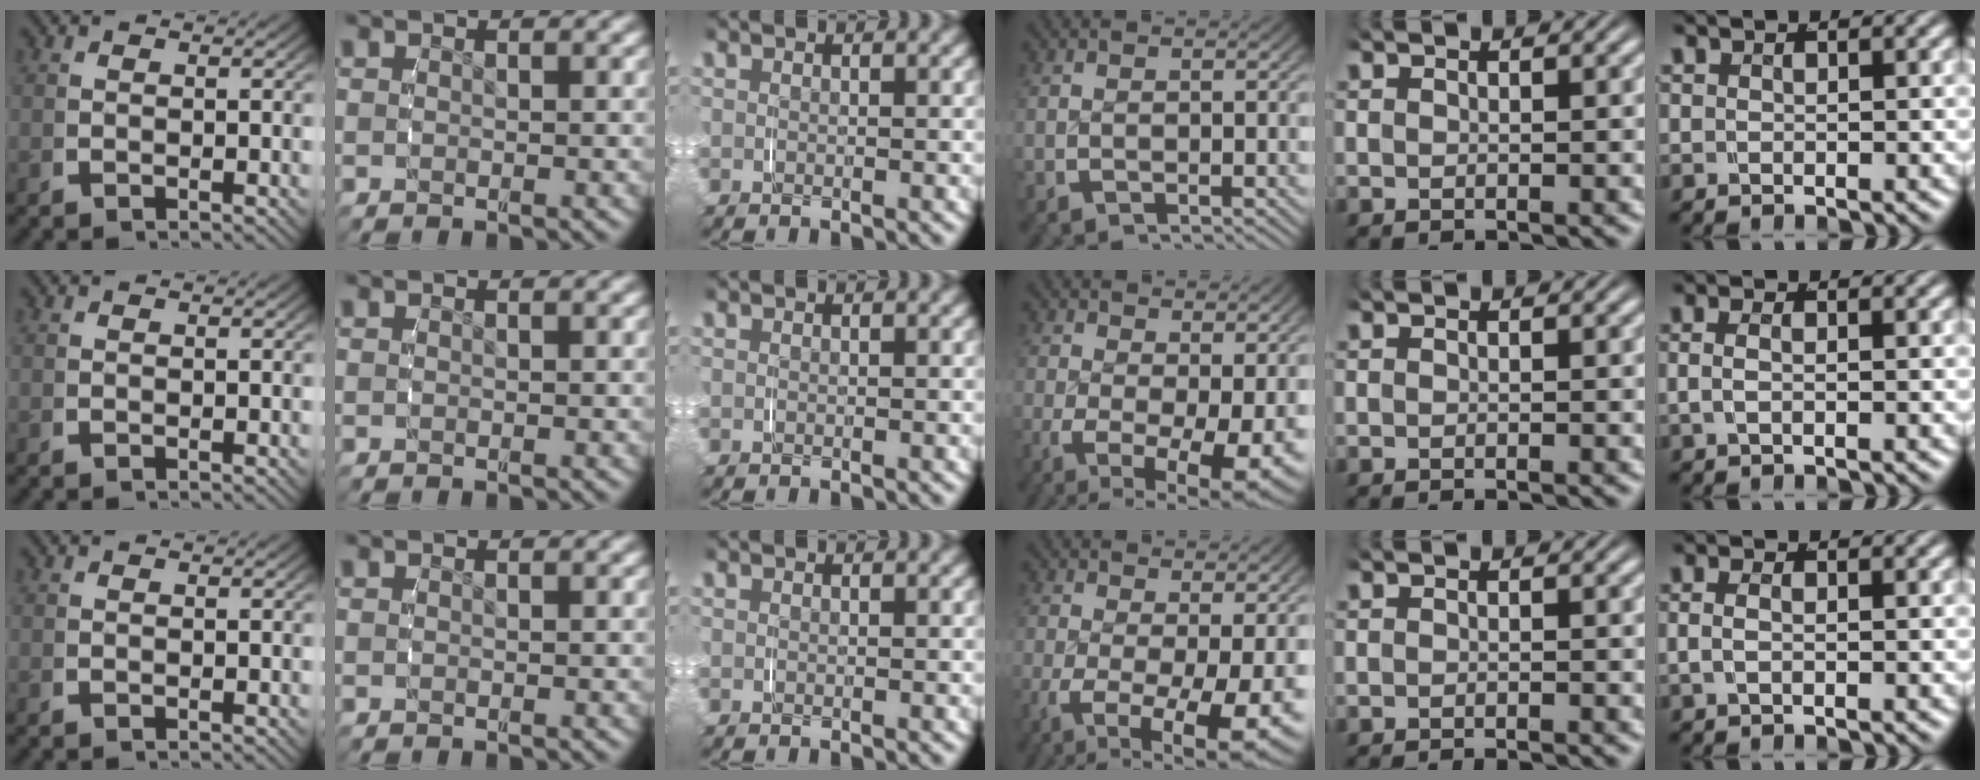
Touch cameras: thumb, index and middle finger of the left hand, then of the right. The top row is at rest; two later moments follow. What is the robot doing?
{"motion": "grasp_and_lifting", "object": "shoes"}